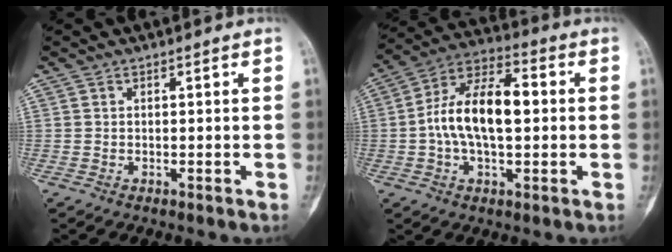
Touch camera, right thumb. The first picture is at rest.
{"total": 15.2, "force": [0.3, 7.9, 13.0], "torque": [-0.225, 0.033, -0.005]}